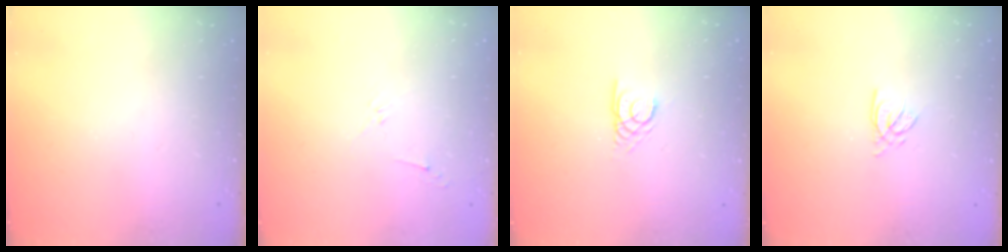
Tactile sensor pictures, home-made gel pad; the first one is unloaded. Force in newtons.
{"total": 2.8, "press": 2.7, "slide": 0.6}
{"total": 2.7, "press": 2.7, "slide": 0.1}
{"total": 2.2, "press": 2.2, "slide": 0.3}